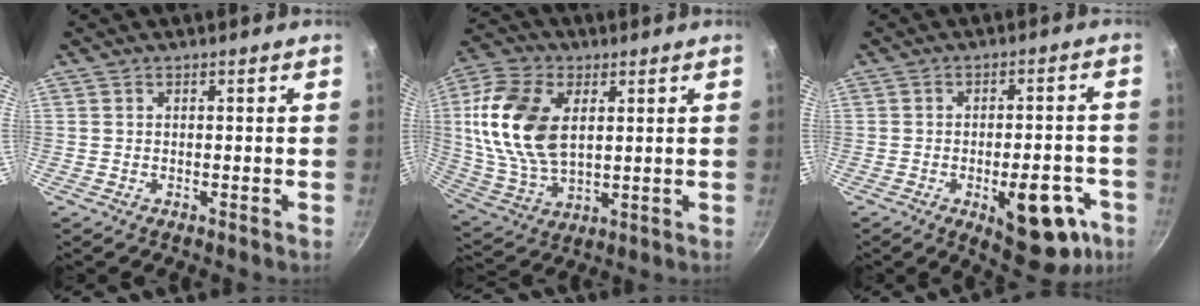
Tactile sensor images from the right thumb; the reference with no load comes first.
{"total": 17.5, "force": [3.6, 10.7, 13.4], "torque": [-0.249, -0.005, 0.073]}
{"total": 15.1, "force": [-5.8, 6.8, 12.1], "torque": [-0.111, 0.021, -0.067]}